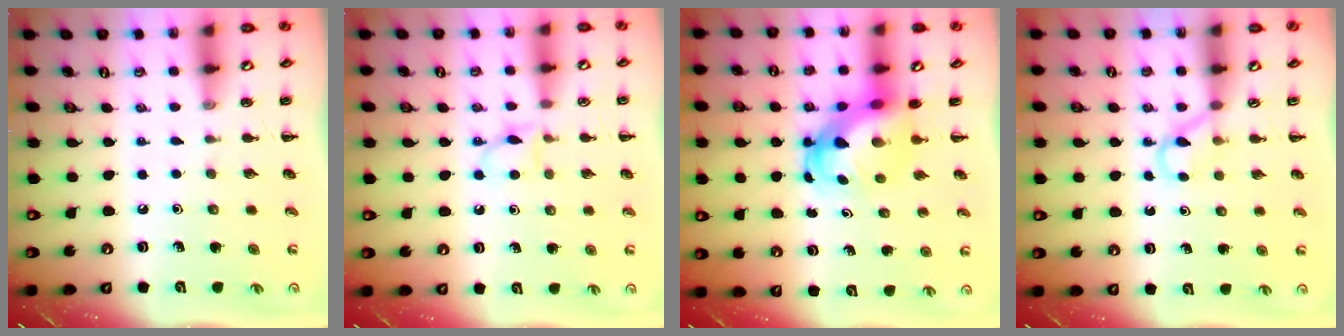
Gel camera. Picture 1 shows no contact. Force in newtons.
{"total": 4.7, "press": 4.4, "slide": 1.5}
{"total": 5.7, "press": 5.4, "slide": 1.6}
{"total": 3.0, "press": 2.8, "slide": 1.1}